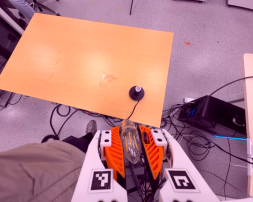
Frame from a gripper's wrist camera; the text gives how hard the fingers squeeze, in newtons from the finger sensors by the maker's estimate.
{"total": 22.9, "left": 24.7, "right": 21.2}